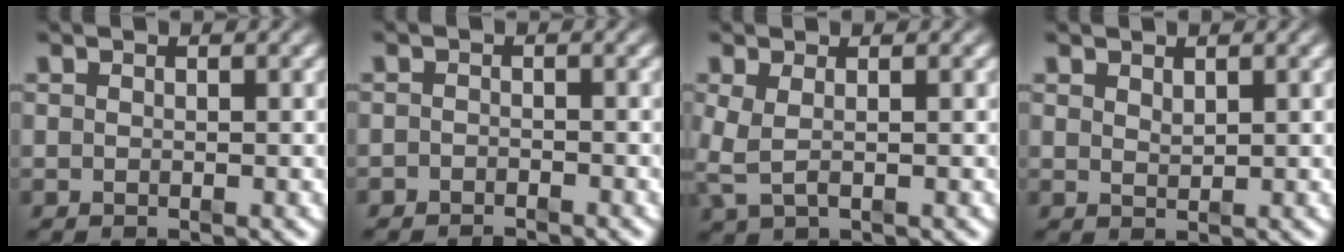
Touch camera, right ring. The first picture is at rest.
{"total": 1.6, "force": [-1.6, 0.1, -0.2], "torque": [0.003, -0.012, -0.022]}
{"total": 3.0, "force": [-0.3, 2.0, 2.2], "torque": [-0.063, -0.019, 0.003]}
{"total": 1.0, "force": [0.9, -0.4, 0.2], "torque": [0.004, -0.007, 0.026]}